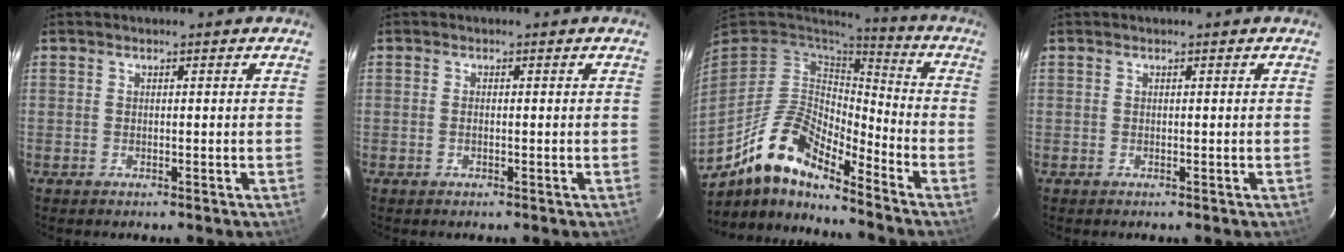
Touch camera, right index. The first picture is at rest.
{"total": 0.6, "force": [-0.2, 0.2, 0.5], "torque": [-0.010, 0.002, -0.005]}
{"total": 14.6, "force": [-10.5, 4.4, 9.1], "torque": [-0.173, -0.007, -0.207]}
{"total": 0.0}